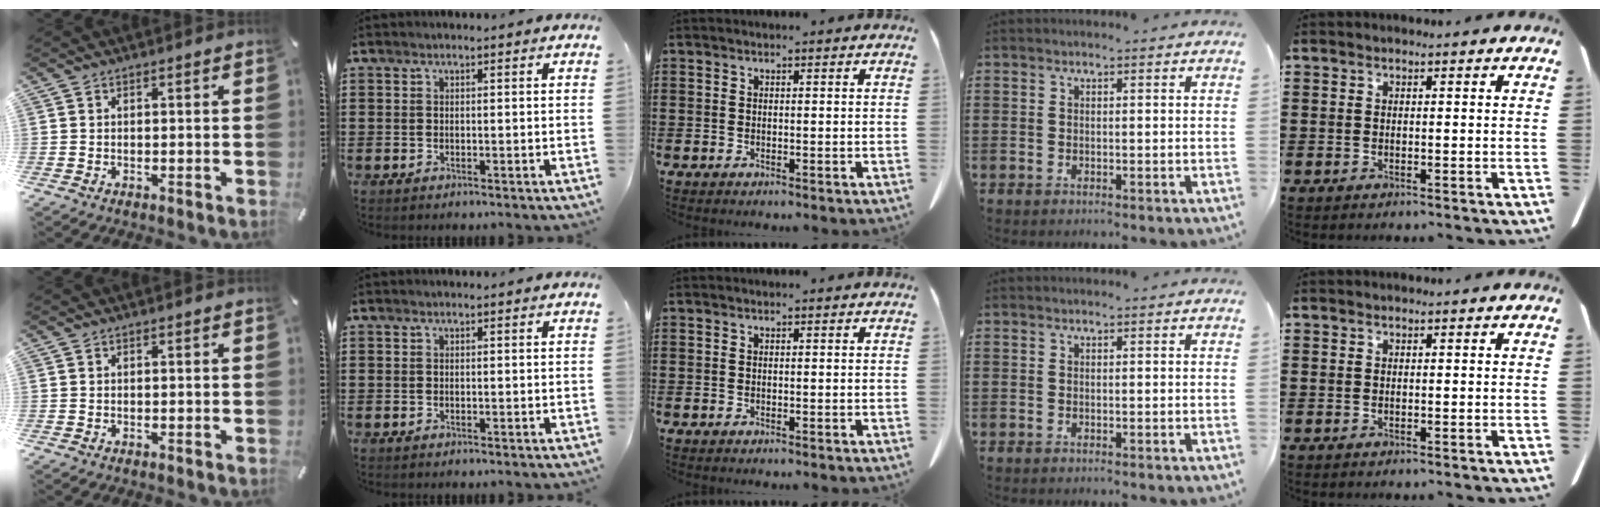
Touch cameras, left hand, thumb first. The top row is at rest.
{}